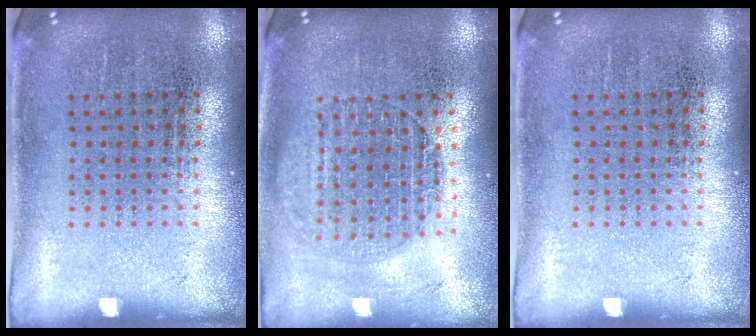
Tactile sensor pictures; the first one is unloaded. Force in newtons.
{"total": 1.6, "press": 1.4, "slide": 0.7}
{"total": 0.0}